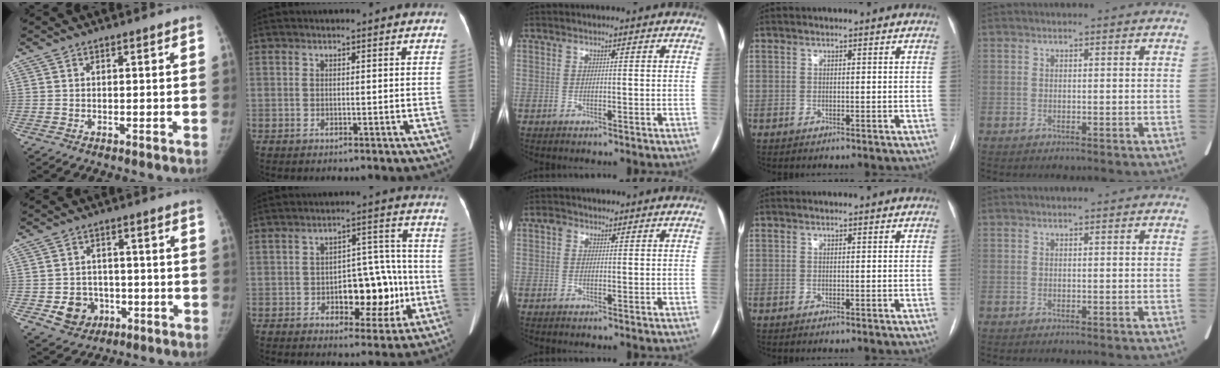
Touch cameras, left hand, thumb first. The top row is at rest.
{"thumb": {"total": 7.4, "force": [-2.4, 6.5, 2.7], "torque": [-0.018, 0.015, -0.029]}, "index": {"total": 9.9, "force": [-3.0, 5.1, 8.0], "torque": [-0.103, 0.009, -0.038]}, "middle": {"total": 1.4, "force": [0.6, 1.2, 0.4], "torque": [-0.009, 0.012, 0.007]}}